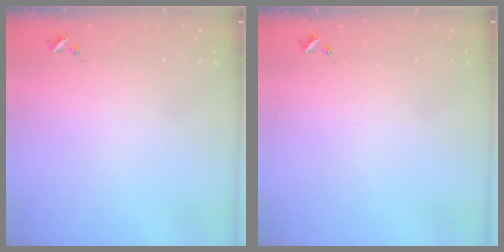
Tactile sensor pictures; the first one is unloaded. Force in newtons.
{"total": 0.0}